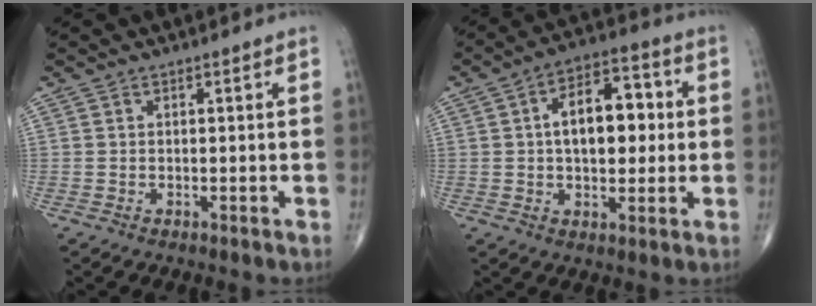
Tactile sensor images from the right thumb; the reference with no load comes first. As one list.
[{"total": 12.7, "force": [1.3, 7.1, 10.4], "torque": [-0.132, 0.019, 0.015]}]